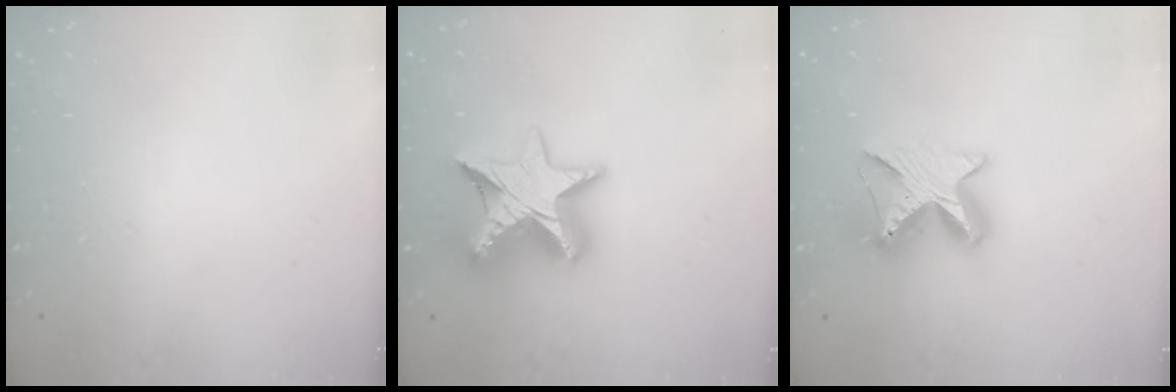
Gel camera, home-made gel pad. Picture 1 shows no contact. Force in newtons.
{"total": 16.1, "press": 16.0, "slide": 1.3}
{"total": 9.6, "press": 9.5, "slide": 0.8}